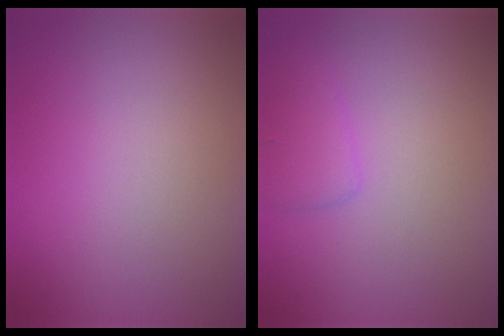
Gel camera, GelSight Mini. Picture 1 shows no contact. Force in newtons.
{"total": 1.9, "press": 1.9, "slide": 0.1}